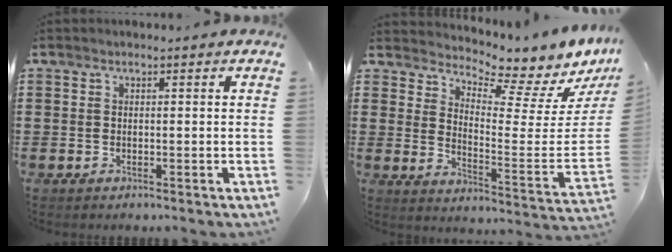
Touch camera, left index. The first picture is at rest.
{"total": 4.4, "force": [4.2, 0.1, 1.3], "torque": [-0.030, -0.063, 0.059]}